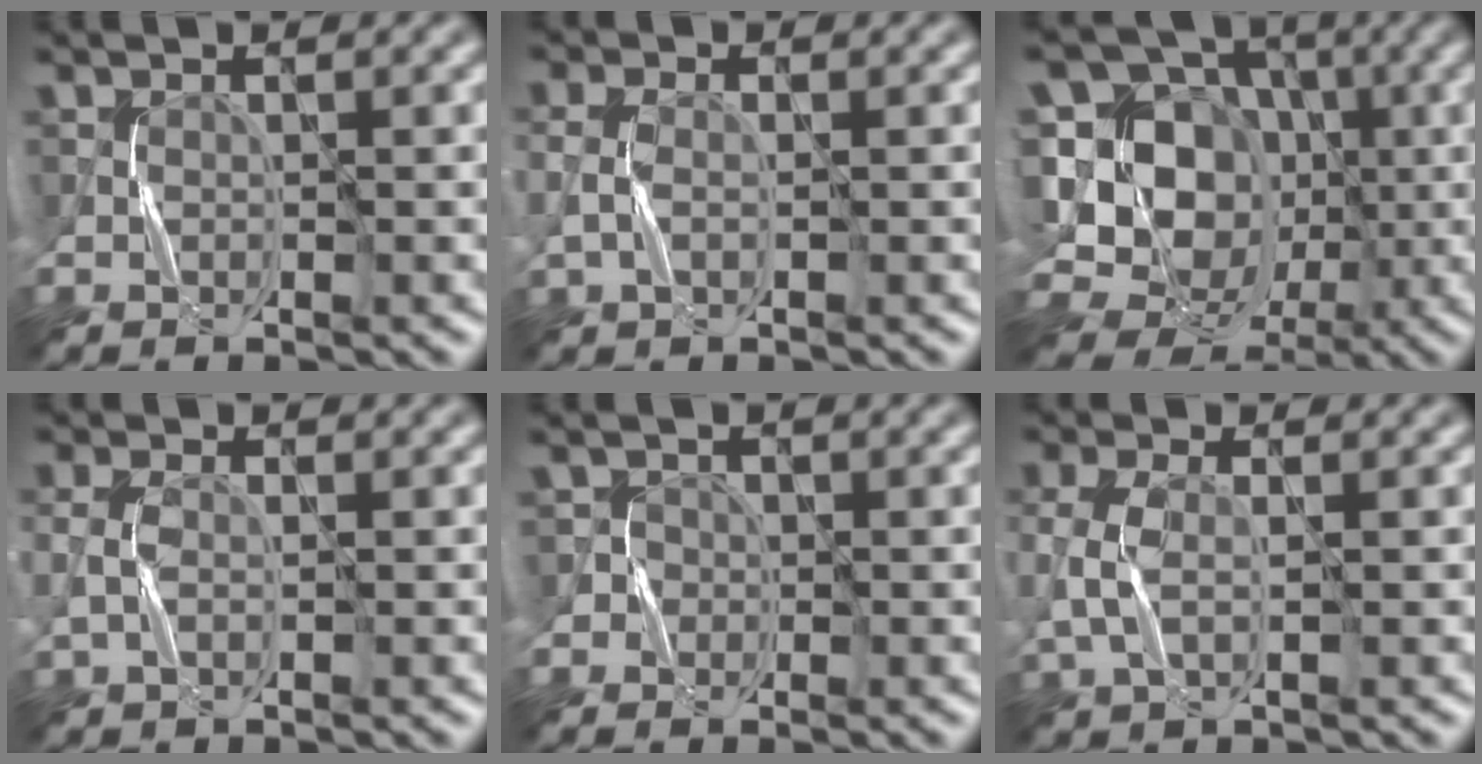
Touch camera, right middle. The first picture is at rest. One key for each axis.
{"total": 1.0, "fx": -0.9, "fy": -0.4, "fz": 0.1, "tx": -0.002, "ty": 0.001, "tz": -0.018}
{"total": 14.2, "fx": -2.6, "fy": 11.7, "fz": 7.6, "tx": -0.166, "ty": 0.040, "tz": -0.067}
{"total": 1.0, "fx": -0.9, "fy": -0.5, "fz": 0.1, "tx": -0.001, "ty": 0.001, "tz": -0.018}
{"total": 2.5, "fx": -1.0, "fy": 2.3, "fz": 0.4, "tx": 0.006, "ty": 0.027, "tz": -0.046}
{"total": 1.6, "fx": -0.9, "fy": 0.1, "fz": 1.4, "tx": -0.036, "ty": 0.000, "tz": -0.016}